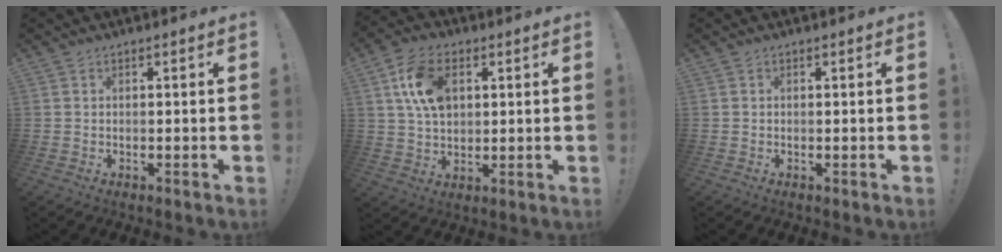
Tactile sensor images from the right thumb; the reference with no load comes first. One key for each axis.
{"total": 12.9, "fx": 4.0, "fy": 8.5, "fz": 8.8, "tx": -0.163, "ty": 0.008, "tz": 0.076}
{"total": 0.0}